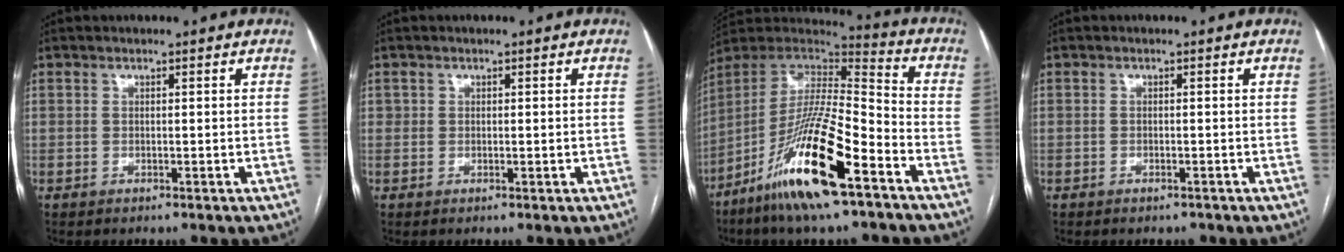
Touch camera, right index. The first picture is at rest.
{"total": 0.8, "force": [0.1, 0.6, 0.5], "torque": [-0.011, 0.006, 0.005]}
{"total": 20.3, "force": [-11.1, 2.7, 16.8], "torque": [-0.338, -0.034, -0.206]}
{"total": 0.9, "force": [-0.8, 0.4, 0.3], "torque": [-0.008, -0.001, -0.008]}